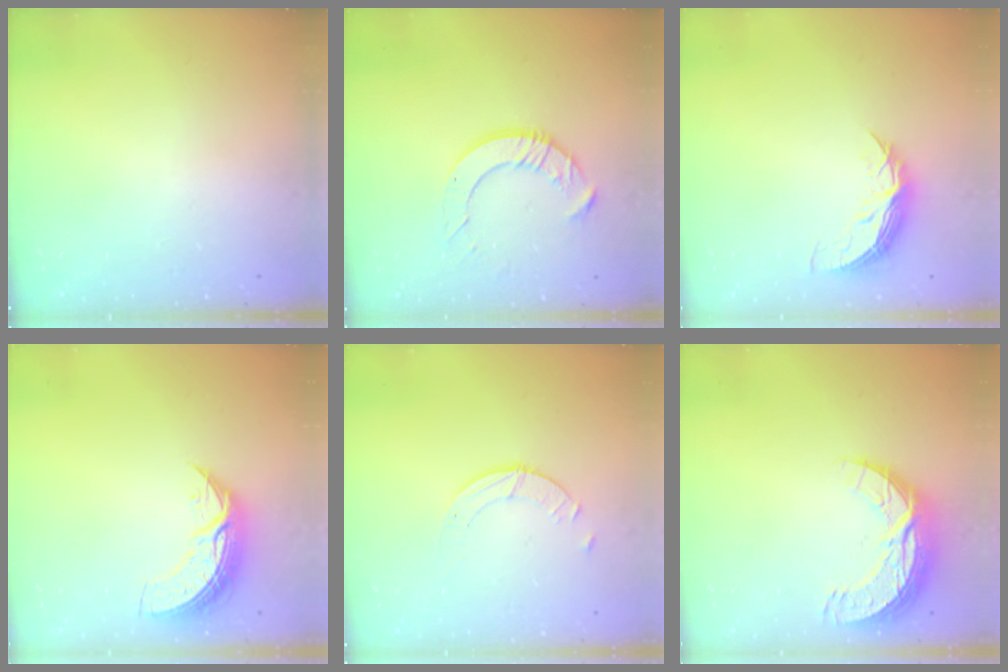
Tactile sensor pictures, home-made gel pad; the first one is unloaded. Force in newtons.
{"total": 9.6, "press": 9.6, "slide": 1.0}
{"total": 7.9, "press": 7.8, "slide": 0.6}
{"total": 7.9, "press": 7.9, "slide": 0.6}
{"total": 1.8, "press": 1.8, "slide": 0.2}
{"total": 10.7, "press": 10.7, "slide": 0.7}